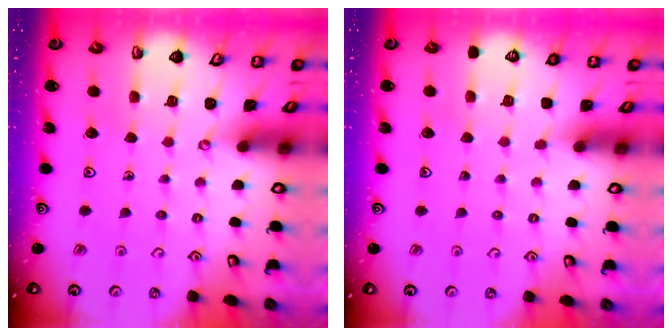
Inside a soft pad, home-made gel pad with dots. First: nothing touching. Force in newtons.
{"total": 0.0}